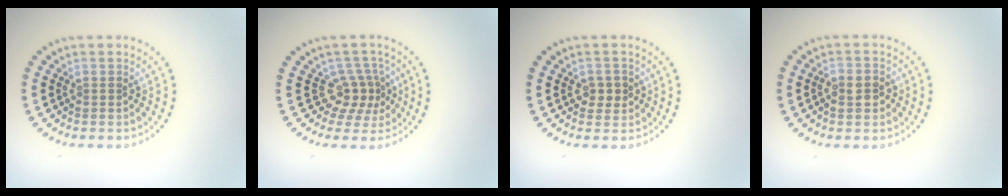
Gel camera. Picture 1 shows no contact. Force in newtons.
{"total": 2.9, "press": 2.2, "slide": 2.0}
{"total": 1.8, "press": 1.8, "slide": 0.3}
{"total": 2.3, "press": 2.2, "slide": 0.6}